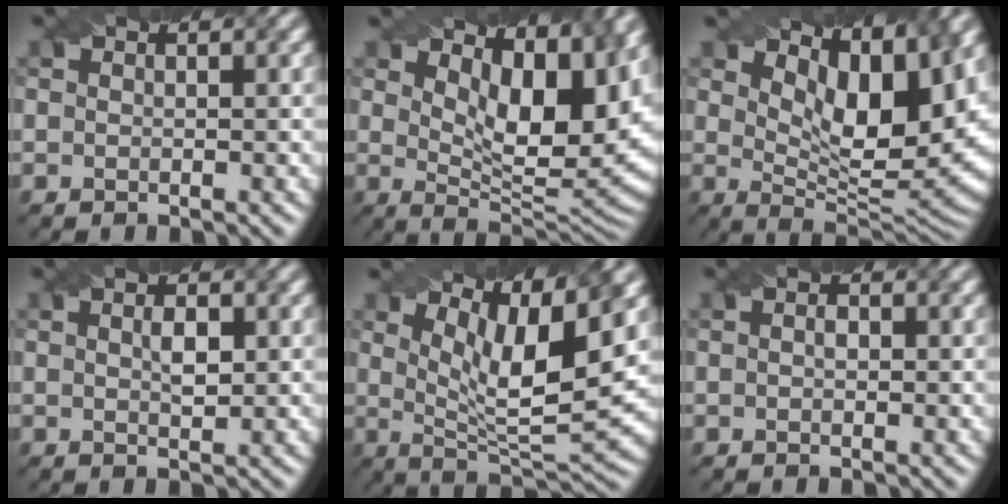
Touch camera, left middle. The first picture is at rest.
{"total": 10.6, "force": [4.7, 4.1, 8.5], "torque": [-0.127, -0.003, 0.078]}
{"total": 10.6, "force": [5.0, 3.9, 8.4], "torque": [-0.139, -0.003, 0.089]}
{"total": 1.5, "force": [0.5, 0.5, 1.3], "torque": [-0.025, 0.002, 0.012]}
{"total": 8.8, "force": [3.9, 2.2, 7.5], "torque": [-0.129, -0.002, 0.072]}
{"total": 0.8, "force": [0.0, 0.5, 0.6], "torque": [-0.011, 0.000, -0.001]}